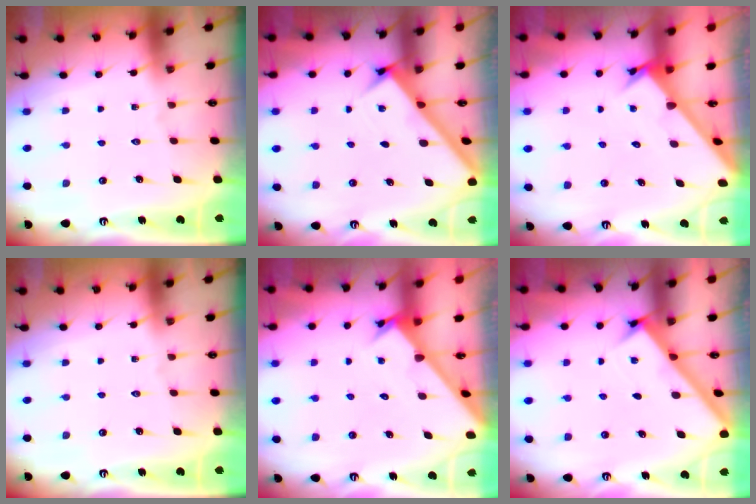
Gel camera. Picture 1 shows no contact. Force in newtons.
{"total": 2.7, "press": 2.6, "slide": 0.4}
{"total": 2.6, "press": 2.6, "slide": 0.3}
{"total": 0.0}
{"total": 2.4, "press": 2.4, "slide": 0.1}
{"total": 2.7, "press": 2.6, "slide": 0.3}